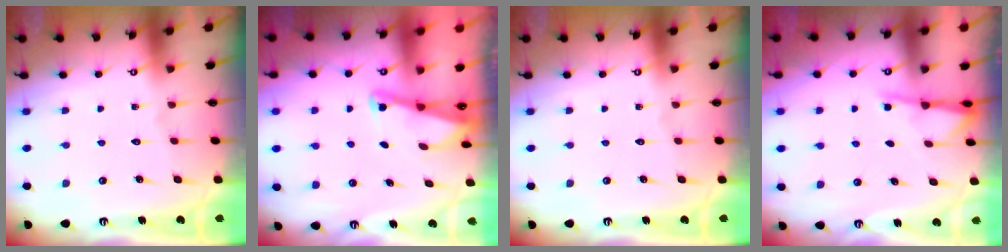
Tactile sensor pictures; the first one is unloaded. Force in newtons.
{"total": 2.0, "press": 2.0, "slide": 0.3}
{"total": 0.0}
{"total": 2.0, "press": 2.0, "slide": 0.4}